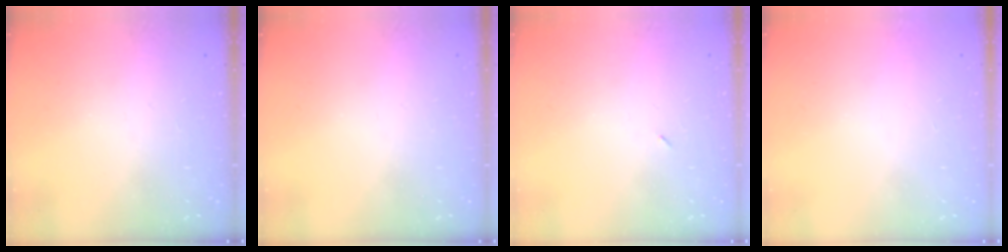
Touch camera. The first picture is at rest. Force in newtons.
{"total": 0.0}
{"total": 2.2, "press": 1.8, "slide": 1.2}
{"total": 1.6, "press": 1.6, "slide": 0.1}